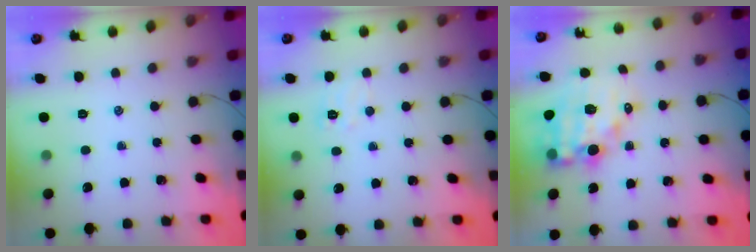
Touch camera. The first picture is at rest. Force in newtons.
{"total": 6.3, "press": 6.2, "slide": 1.2}
{"total": 12.6, "press": 12.2, "slide": 3.2}